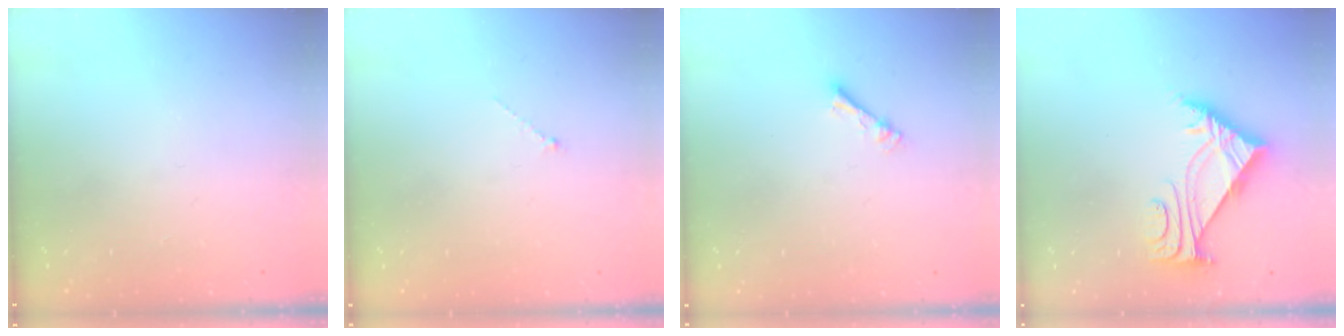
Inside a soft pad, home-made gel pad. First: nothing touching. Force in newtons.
{"total": 0.0}
{"total": 2.3, "press": 2.2, "slide": 0.4}
{"total": 7.2, "press": 7.2, "slide": 1.1}